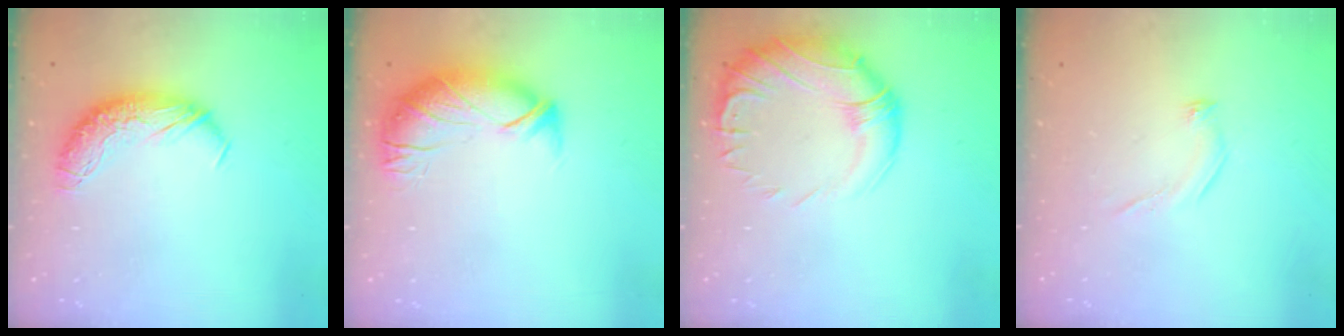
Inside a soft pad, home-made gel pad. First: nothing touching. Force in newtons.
{"total": 2.9, "press": 1.4, "slide": 2.6}
{"total": 3.8, "press": 1.6, "slide": 3.4}
{"total": 5.5, "press": 5.4, "slide": 0.9}